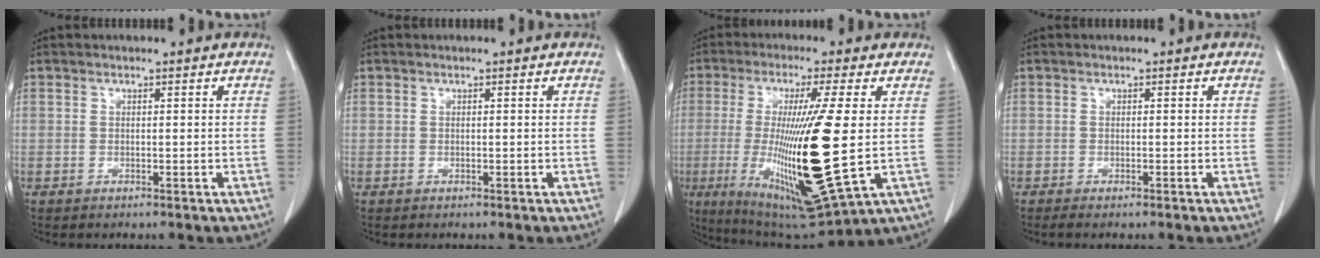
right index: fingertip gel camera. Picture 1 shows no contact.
{"total": 0.0}
{"total": 21.4, "force": [-1.9, 1.7, 21.2], "torque": [-0.424, -0.042, -0.024]}
{"total": 0.9, "force": [-0.6, -0.1, 0.6], "torque": [-0.013, -0.002, -0.013]}